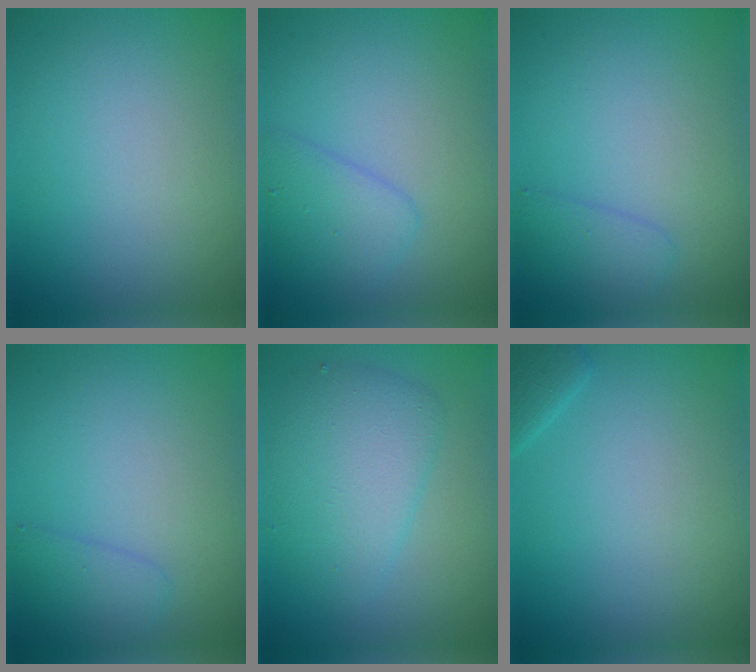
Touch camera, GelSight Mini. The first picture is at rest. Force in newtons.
{"total": 2.8, "press": 2.8, "slide": 0.1}
{"total": 1.7, "press": 1.7, "slide": 0.1}
{"total": 1.7, "press": 1.7, "slide": 0.1}
{"total": 4.6, "press": 4.6, "slide": 0.0}
{"total": 1.4, "press": 1.4, "slide": 0.1}